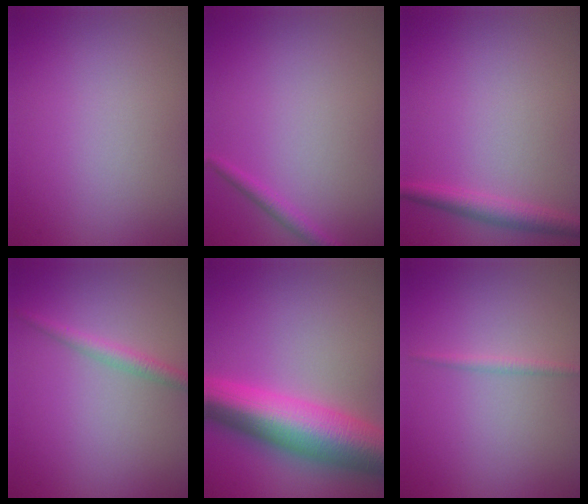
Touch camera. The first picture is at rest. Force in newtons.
{"total": 1.2, "press": 1.2, "slide": 0.1}
{"total": 2.2, "press": 2.2, "slide": 0.1}
{"total": 1.7, "press": 1.7, "slide": 0.0}
{"total": 10.6, "press": 10.6, "slide": 0.1}
{"total": 0.9, "press": 0.9, "slide": 0.1}